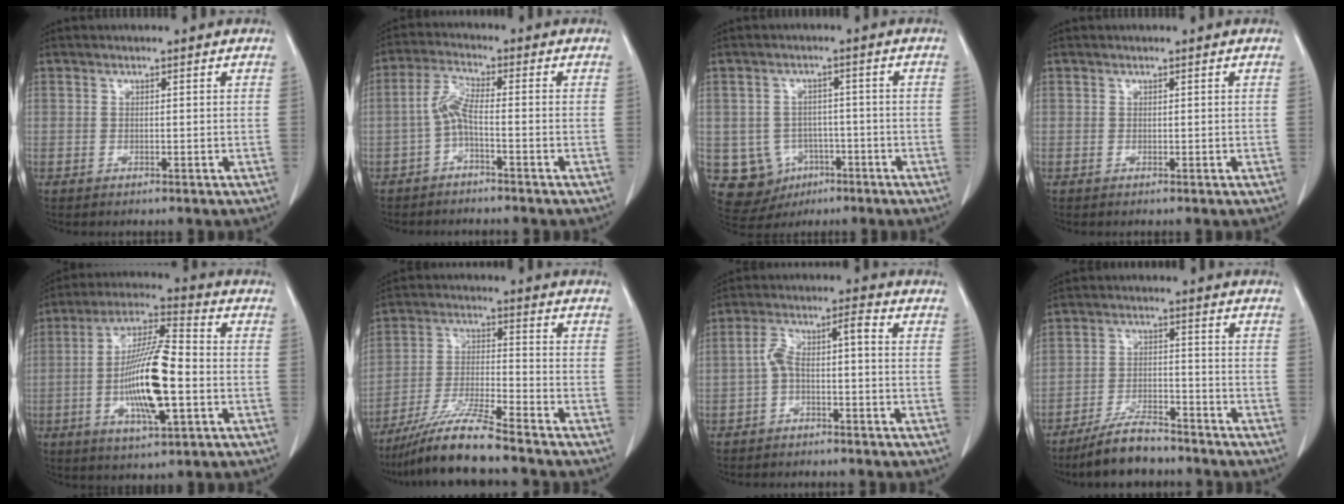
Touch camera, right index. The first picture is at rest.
{"total": 4.4, "force": [-1.6, 0.4, 4.1], "torque": [-0.089, 0.011, -0.032]}
{"total": 8.5, "force": [-2.9, 7.7, 2.0], "torque": [-0.047, 0.013, -0.029]}
{"total": 0.0}
{"total": 12.2, "force": [-2.5, 2.2, 11.8], "torque": [-0.225, 0.000, -0.044]}
{"total": 10.5, "force": [-8.8, -0.5, 5.8], "torque": [-0.113, -0.020, -0.165]}
{"total": 5.7, "force": [-1.1, 1.4, 5.4], "torque": [-0.108, 0.037, -0.021]}
{"total": 7.9, "force": [-6.9, 2.0, 3.2], "torque": [-0.062, -0.010, -0.124]}